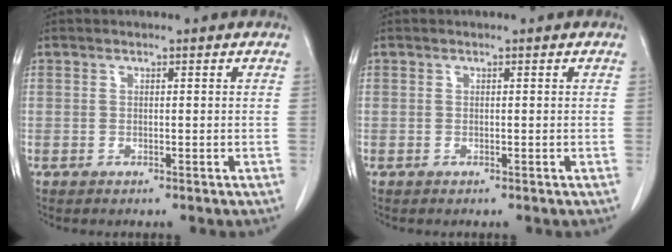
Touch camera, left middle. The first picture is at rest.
{"total": 0.0}